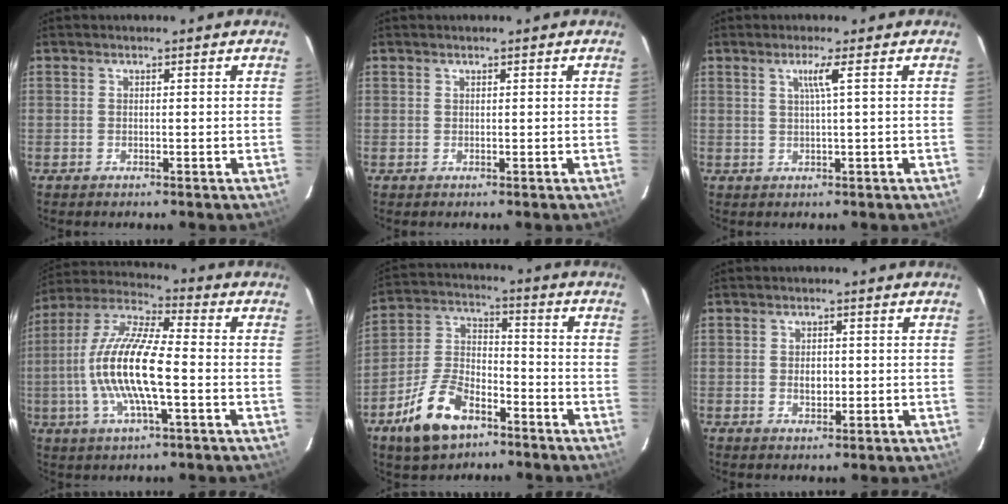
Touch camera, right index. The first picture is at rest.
{"total": 0.5, "force": [0.3, 0.4, 0.0], "torque": [0.002, 0.003, 0.005]}
{"total": 2.5, "force": [0.9, -0.9, 2.2], "torque": [-0.035, -0.002, 0.020]}
{"total": 16.1, "force": [-2.6, 3.9, 15.4], "torque": [-0.305, 0.001, -0.057]}
{"total": 13.5, "force": [-8.0, 7.0, 8.3], "torque": [-0.181, 0.015, -0.144]}
{"total": 2.7, "force": [-0.2, 1.8, 2.0], "torque": [-0.032, 0.002, -0.002]}